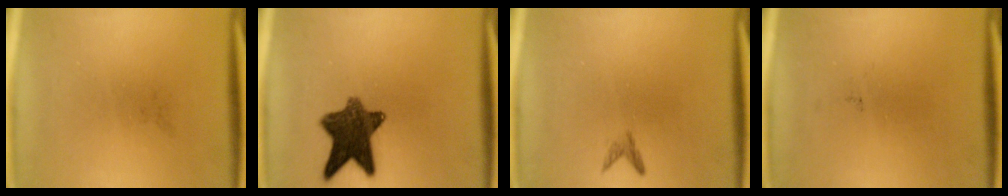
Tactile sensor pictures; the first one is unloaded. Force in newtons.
{"total": 10.2}
{"total": 0.8}
{"total": 0.0}